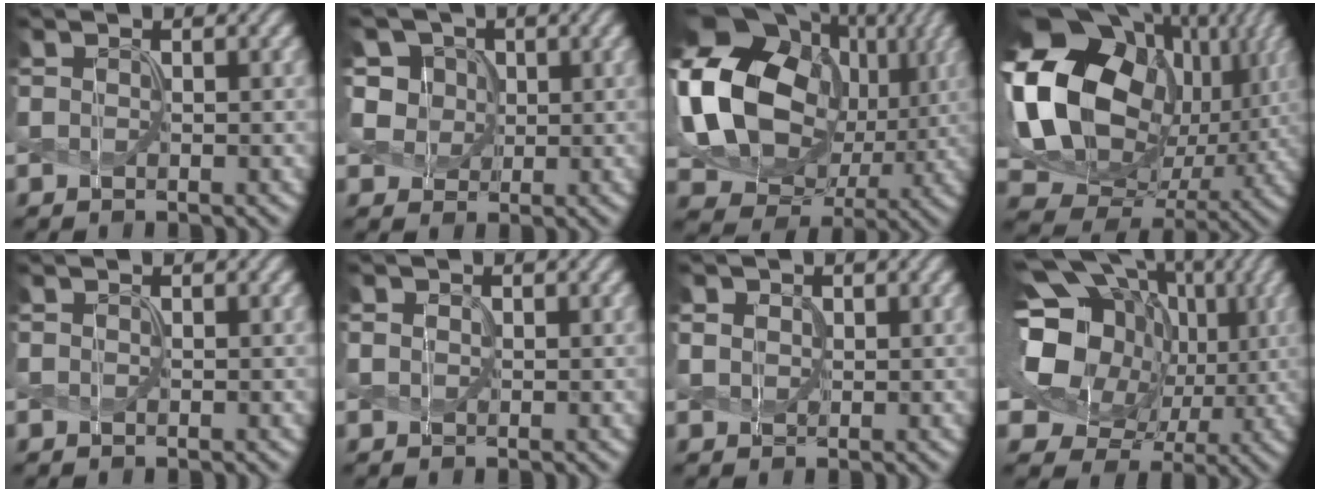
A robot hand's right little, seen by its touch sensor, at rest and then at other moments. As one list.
[{"total": 6.1, "force": [2.5, 4.9, 2.5], "torque": [-0.056, 0.012, 0.032]}, {"total": 18.6, "force": [2.9, 14.6, 11.0], "torque": [-0.235, 0.011, 0.063]}, {"total": 20.7, "force": [3.8, 15.8, 12.9], "torque": [-0.264, 0.009, 0.089]}, {"total": 0.0}, {"total": 0.7, "force": [0.2, 0.6, 0.3], "torque": [-0.007, 0.000, 0.003]}, {"total": 1.7, "force": [0.8, 1.3, 0.8], "torque": [-0.021, 0.008, 0.010]}, {"total": 15.2, "force": [1.2, 12.2, 8.9], "torque": [-0.168, 0.000, 0.005]}]